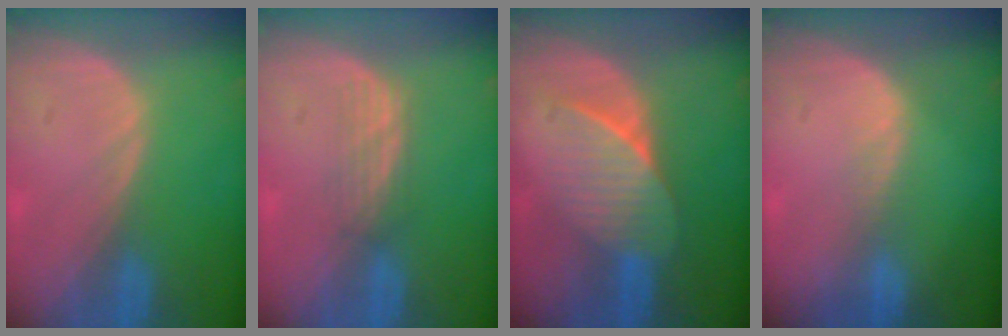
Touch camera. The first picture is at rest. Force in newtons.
{"total": 2.9, "press": 2.6, "slide": 1.4}
{"total": 7.4, "press": 6.6, "slide": 3.2}
{"total": 1.5, "press": 1.0, "slide": 1.1}